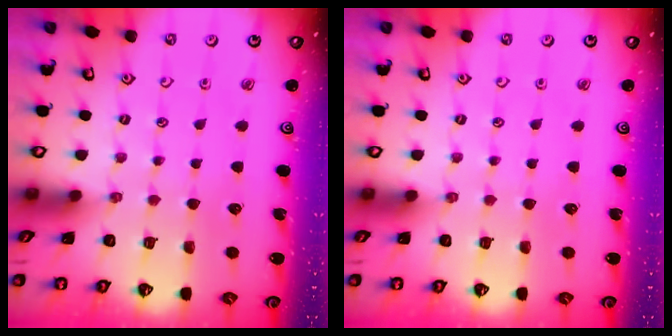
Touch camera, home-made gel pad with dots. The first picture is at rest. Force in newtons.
{"total": 0.0}